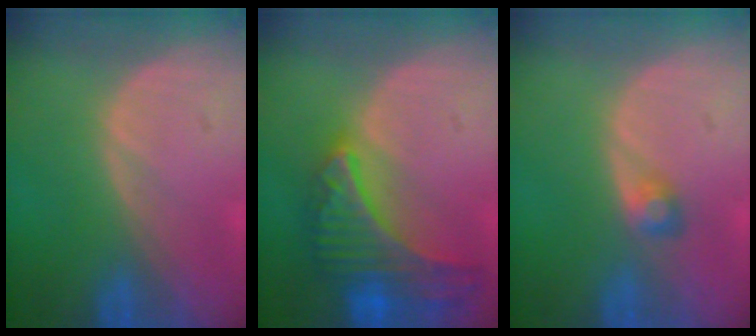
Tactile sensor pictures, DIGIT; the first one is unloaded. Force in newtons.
{"total": 9.3, "press": 8.2, "slide": 4.4}
{"total": 1.9, "press": 1.8, "slide": 0.2}